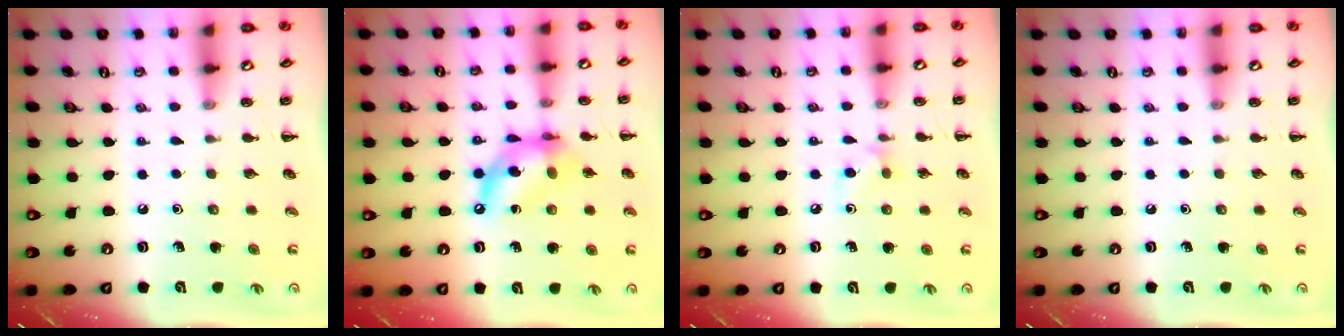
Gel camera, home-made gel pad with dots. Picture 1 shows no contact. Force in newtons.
{"total": 12.9, "press": 12.5, "slide": 3.3}
{"total": 5.3, "press": 5.0, "slide": 1.5}
{"total": 0.0}